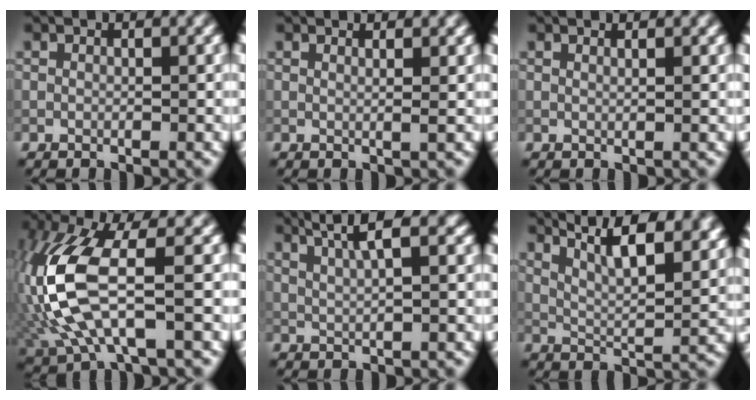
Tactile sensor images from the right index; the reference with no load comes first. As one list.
[{"total": 2.1, "force": [1.3, 0.8, 1.5], "torque": [-0.009, 0.004, -0.001]}, {"total": 1.6, "force": [1.1, 0.7, 0.9], "torque": [-0.002, 0.003, 0.000]}, {"total": 10.5, "force": [-0.5, 4.2, 9.7], "torque": [-0.243, 0.002, -0.013]}, {"total": 4.7, "force": [2.6, 1.5, 3.5], "torque": [-0.043, 0.016, 0.024]}, {"total": 12.1, "force": [8.2, 4.1, 7.9], "torque": [-0.083, 0.041, 0.086]}]